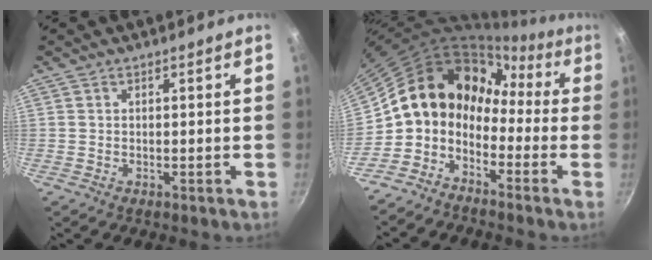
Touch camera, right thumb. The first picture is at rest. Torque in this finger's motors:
{"motor_torque": [2.44, 2.44, 0.36, -0.25, 0.51]}